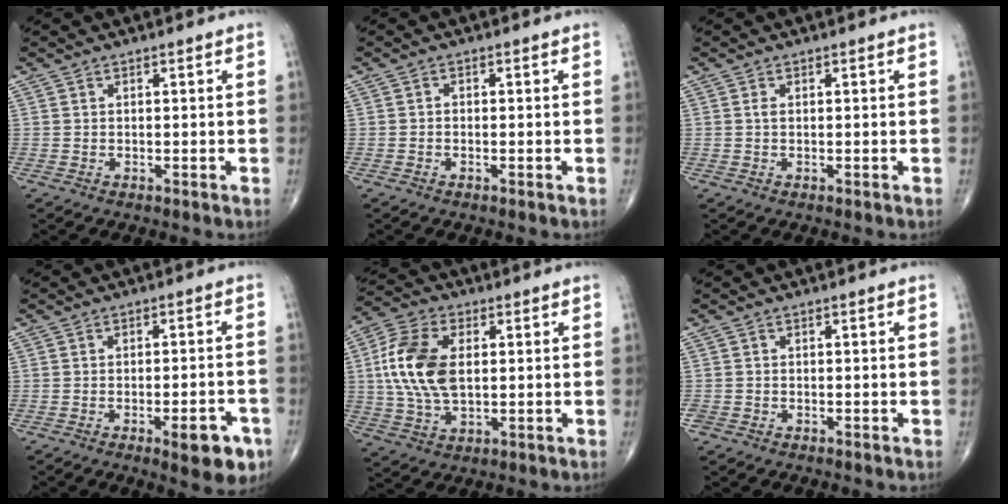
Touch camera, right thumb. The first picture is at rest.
{"total": 0.6, "force": [-0.2, 0.4, 0.4], "torque": [0.000, 0.003, -0.009]}
{"total": 0.7, "force": [0.1, 0.3, 0.6], "torque": [-0.013, 0.002, 0.002]}
{"total": 8.2, "force": [-4.0, 2.6, 6.6], "torque": [-0.072, 0.015, -0.047]}
{"total": 13.8, "force": [1.6, 7.9, 11.2], "torque": [-0.227, 0.005, 0.029]}
{"total": 1.2, "force": [-0.6, 1.0, 0.3], "torque": [-0.005, 0.003, -0.011]}